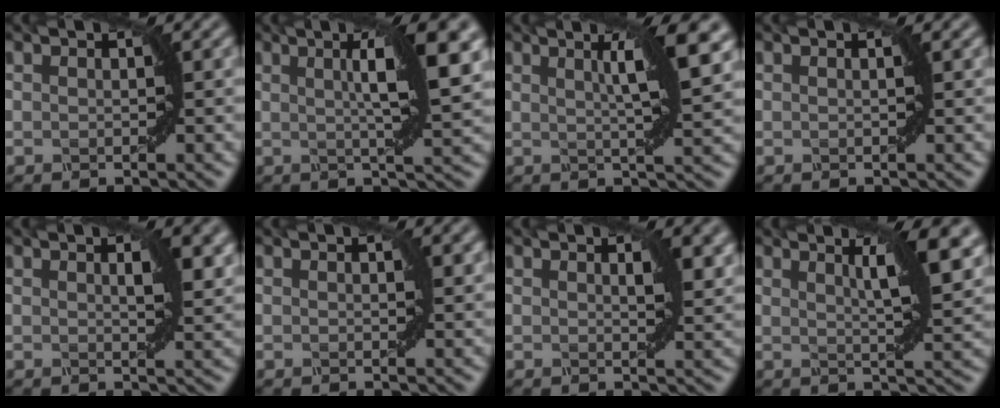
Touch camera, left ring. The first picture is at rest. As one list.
[{"total": 7.7, "force": [2.1, 1.6, 7.2], "torque": [-0.088, 0.014, 0.029]}, {"total": 5.8, "force": [2.1, 1.1, 5.3], "torque": [-0.066, 0.006, 0.033]}, {"total": 0.0}, {"total": 3.1, "force": [1.2, 1.0, 2.7], "torque": [-0.034, 0.002, 0.021]}, {"total": 0.6, "force": [0.3, 0.2, 0.5], "torque": [-0.006, 0.000, 0.007]}, {"total": 2.7, "force": [1.3, 0.9, 2.3], "torque": [-0.028, 0.001, 0.023]}, {"total": 5.6, "force": [2.4, 1.1, 4.9], "torque": [-0.062, 0.003, 0.040]}]